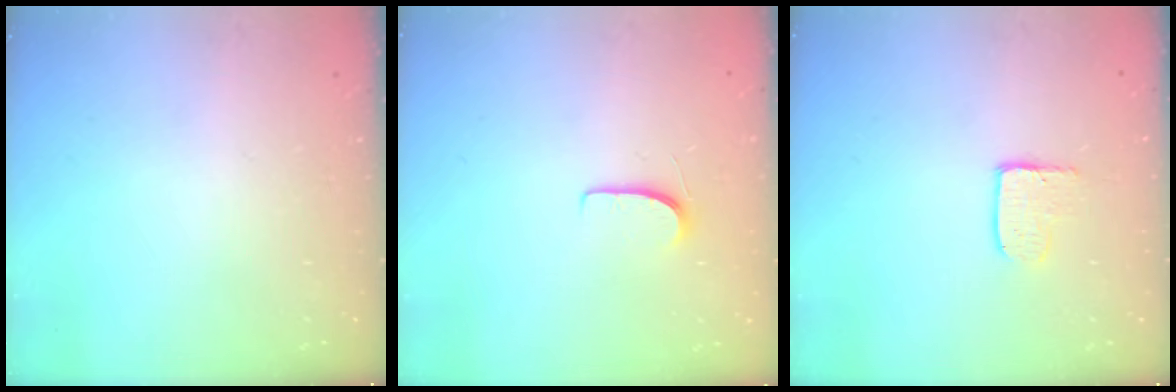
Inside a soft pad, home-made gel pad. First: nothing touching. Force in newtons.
{"total": 5.4, "press": 5.3, "slide": 0.5}
{"total": 3.9, "press": 3.9, "slide": 0.4}